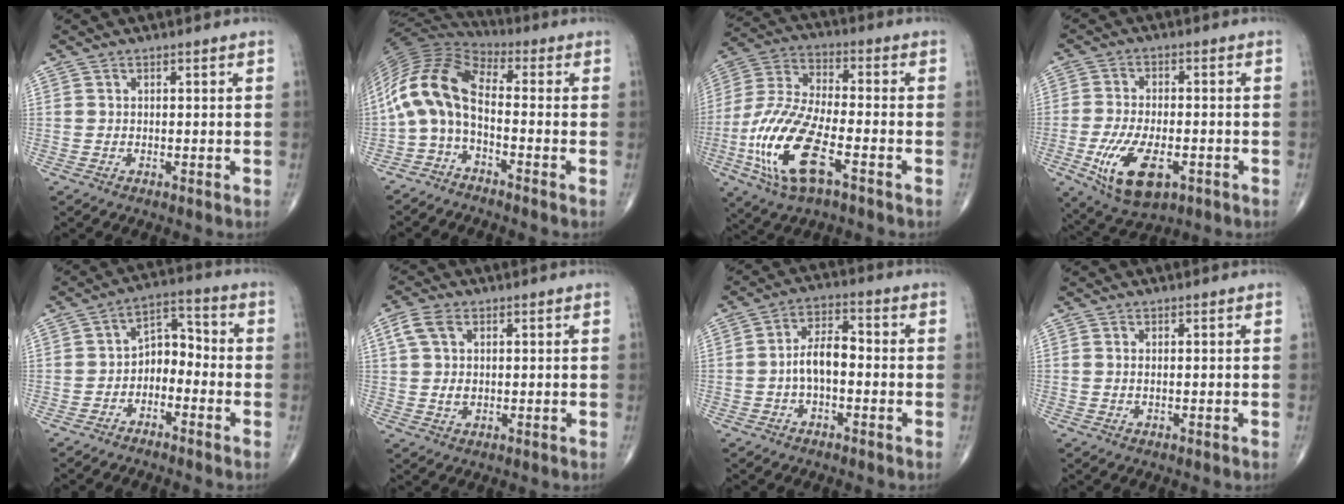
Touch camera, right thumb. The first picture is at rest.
{"total": 12.1, "force": [-2.6, 5.7, 10.4], "torque": [-0.210, 0.062, -0.067]}
{"total": 18.0, "force": [-6.8, 6.9, 15.2], "torque": [-0.332, 0.020, -0.125]}
{"total": 12.3, "force": [-4.4, 5.9, 9.8], "torque": [-0.183, 0.001, -0.067]}
{"total": 6.7, "force": [-2.8, 4.5, 4.2], "torque": [-0.045, 0.049, -0.059]}
{"total": 5.9, "force": [1.8, 3.7, 4.1], "torque": [-0.084, 0.004, 0.036]}
{"total": 6.7, "force": [-1.2, 3.5, 5.6], "torque": [-0.094, 0.030, -0.029]}
{"total": 0.6, "force": [0.1, 0.2, 0.6], "torque": [-0.018, 0.000, 0.005]}